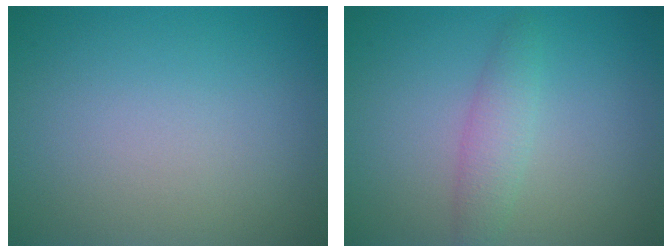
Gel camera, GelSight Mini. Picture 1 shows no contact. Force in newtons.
{"total": 2.2, "press": 2.2, "slide": 0.0}